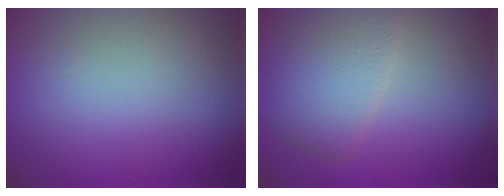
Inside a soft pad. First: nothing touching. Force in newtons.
{"total": 5.0, "press": 5.0, "slide": 0.3}